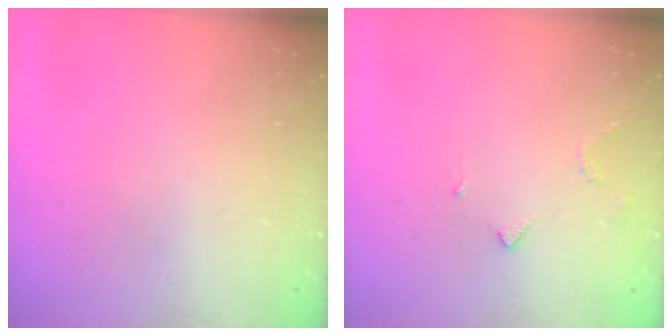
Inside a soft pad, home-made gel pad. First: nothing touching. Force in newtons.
{"total": 3.7, "press": 3.6, "slide": 0.7}